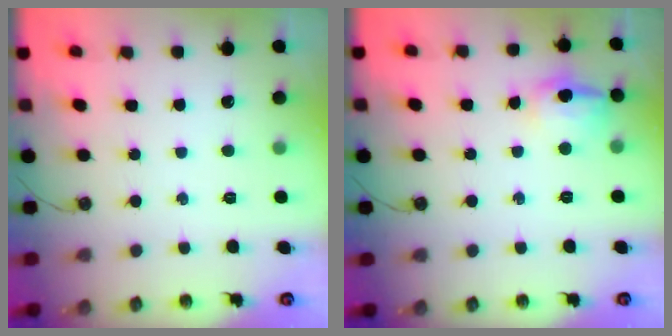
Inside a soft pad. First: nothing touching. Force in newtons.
{"total": 12.1, "press": 12.0, "slide": 1.0}